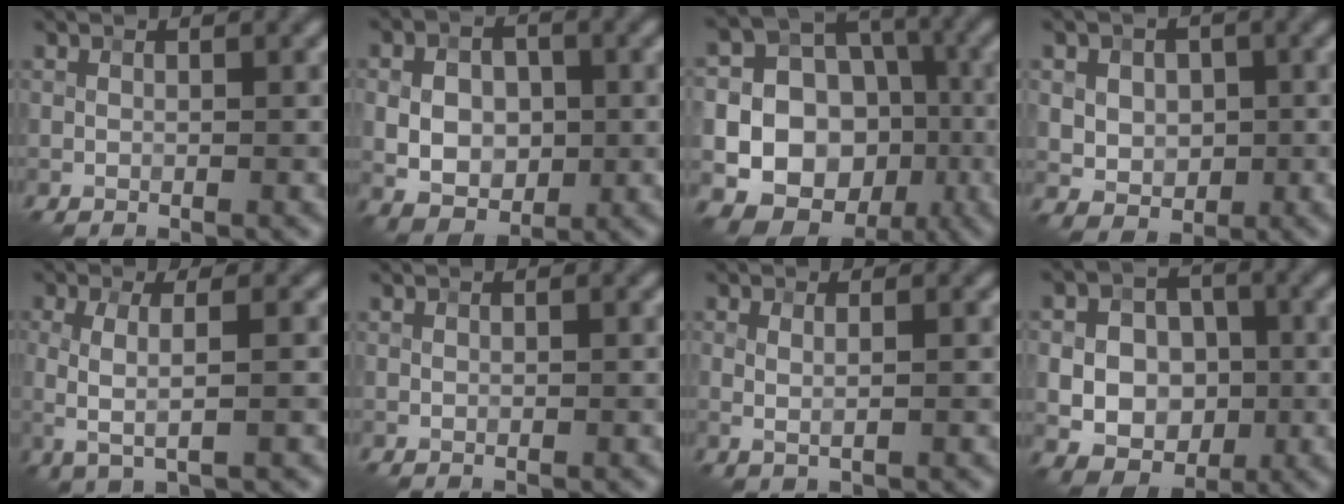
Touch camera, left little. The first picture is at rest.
{"total": 5.7, "force": [-0.6, 4.1, 3.9], "torque": [-0.074, -0.001, -0.011]}
{"total": 15.5, "force": [-3.9, 14.0, 5.2], "torque": [-0.097, -0.008, -0.074]}
{"total": 5.0, "force": [0.6, 4.1, 2.8], "torque": [-0.038, 0.016, 0.004]}
{"total": 3.4, "force": [-0.5, 0.9, 3.2], "torque": [-0.069, -0.004, -0.010]}
{"total": 0.0}
{"total": 1.3, "force": [0.2, 0.4, 1.2], "torque": [-0.022, 0.002, 0.002]}
{"total": 9.3, "force": [-1.3, 7.8, 4.8], "torque": [-0.068, 0.021, -0.047]}